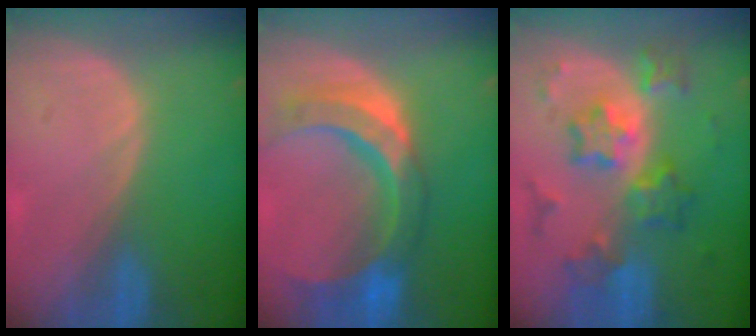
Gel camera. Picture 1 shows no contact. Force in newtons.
{"total": 11.6, "press": 9.8, "slide": 6.2}
{"total": 9.1, "press": 9.1, "slide": 0.8}